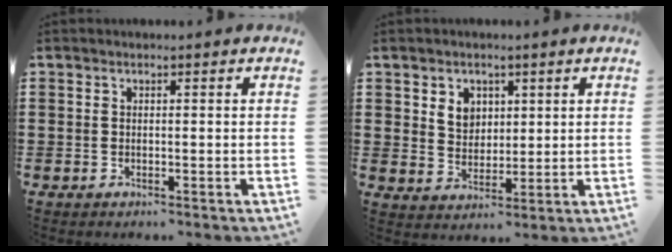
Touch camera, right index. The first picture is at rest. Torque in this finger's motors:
{"motor_torque": [0.07, -0.02, 0.12, 0.07]}